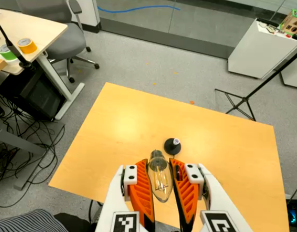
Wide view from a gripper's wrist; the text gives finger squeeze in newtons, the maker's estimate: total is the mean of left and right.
{"total": 22.5, "left": 25.1, "right": 19.9}